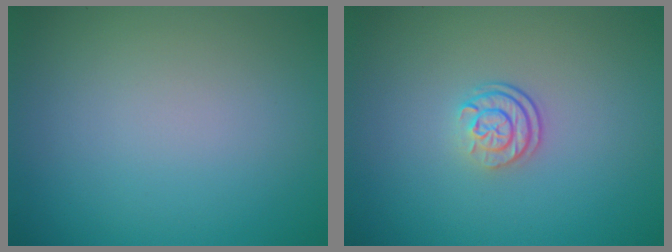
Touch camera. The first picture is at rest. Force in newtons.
{"total": 2.3, "press": 1.7, "slide": 1.7}